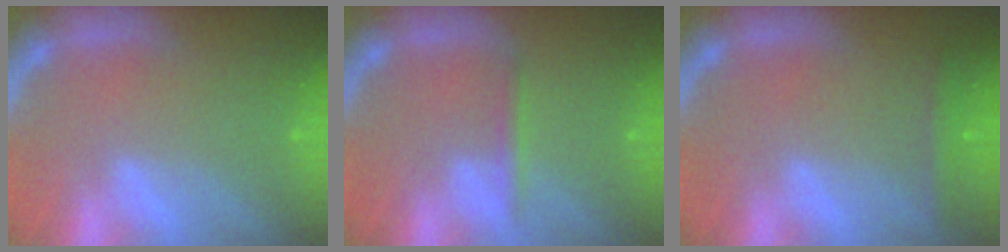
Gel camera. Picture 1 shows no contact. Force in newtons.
{"total": 1.4}
{"total": 1.9}